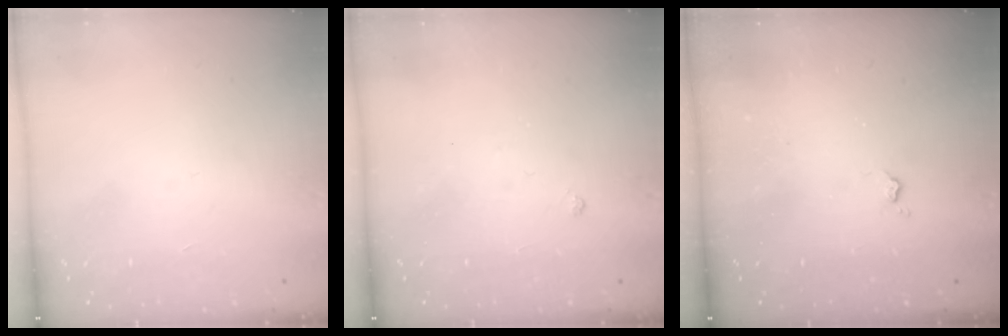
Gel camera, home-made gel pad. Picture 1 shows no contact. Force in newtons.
{"total": 2.9, "press": 2.8, "slide": 0.5}
{"total": 2.4, "press": 2.3, "slide": 0.5}